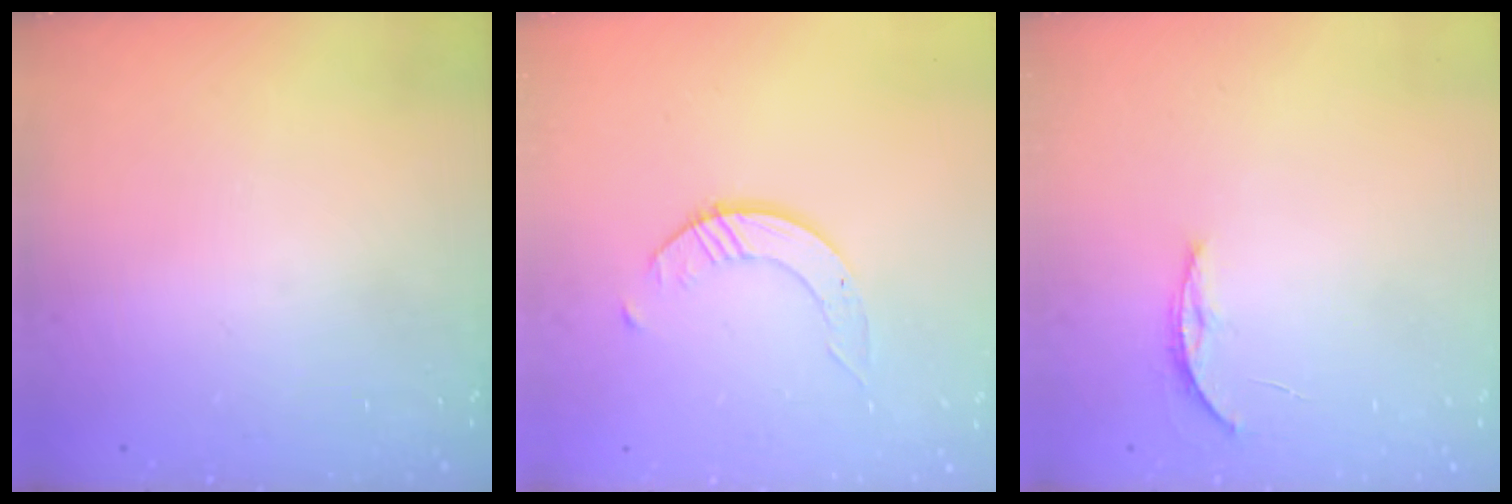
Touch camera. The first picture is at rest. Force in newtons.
{"total": 2.4, "press": 2.4, "slide": 0.3}
{"total": 3.7, "press": 3.7, "slide": 0.5}